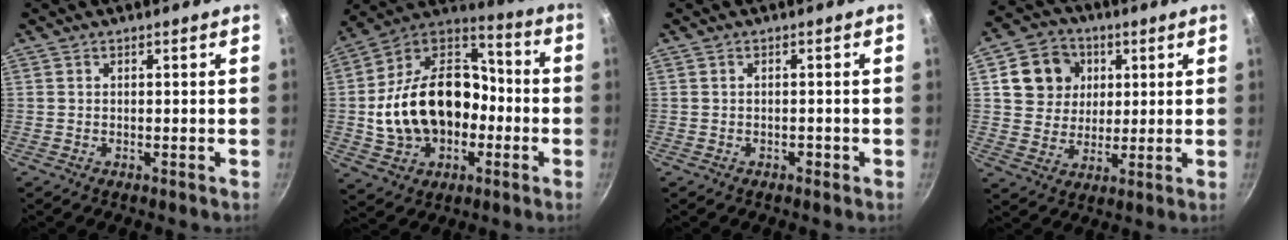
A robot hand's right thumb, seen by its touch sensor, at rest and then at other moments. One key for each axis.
{"total": 23.5, "fx": -3.3, "fy": 16.9, "fz": 16.0, "tx": -0.255, "ty": 0.068, "tz": -0.053}
{"total": 0.7, "fx": -0.4, "fy": 0.5, "fz": 0.3, "tx": -0.002, "ty": 0.008, "tz": -0.004}
{"total": 11.1, "fx": 3.4, "fy": 9.7, "fz": 4.2, "tx": -0.048, "ty": 0.005, "tz": 0.055}